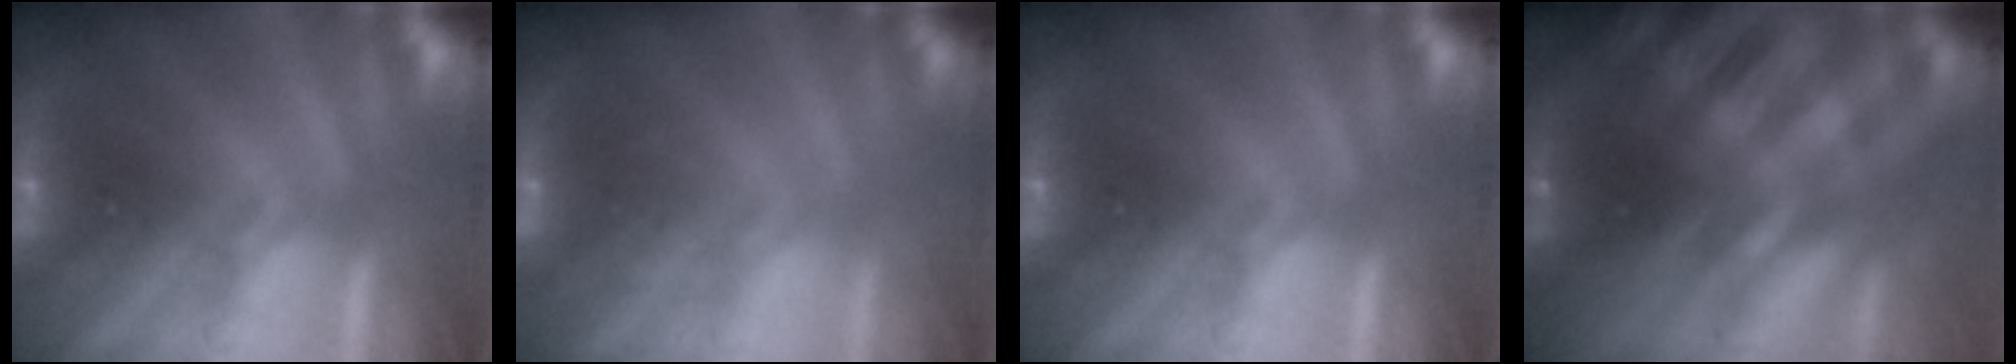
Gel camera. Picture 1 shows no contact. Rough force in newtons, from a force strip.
{"total": 2.8}
{"total": 0.0}
{"total": 2.9}